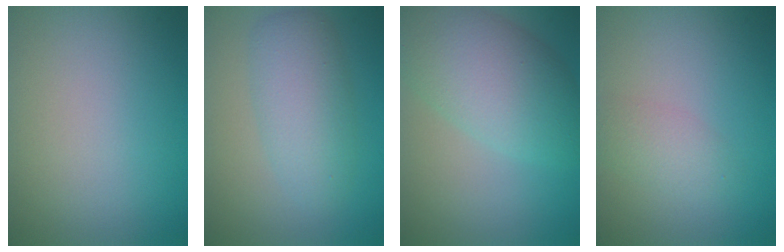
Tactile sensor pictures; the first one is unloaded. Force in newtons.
{"total": 4.4, "press": 4.4, "slide": 0.2}
{"total": 7.6, "press": 7.6, "slide": 0.4}
{"total": 1.9, "press": 1.9, "slide": 0.1}